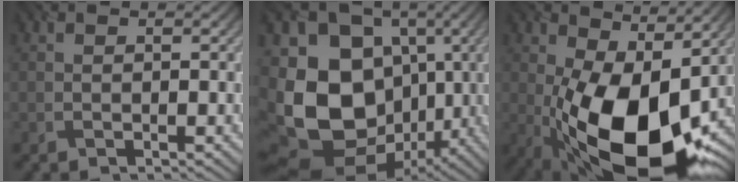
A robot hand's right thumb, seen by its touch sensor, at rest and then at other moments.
{"total": 16.9, "force": [-2.6, 13.3, 10.1], "torque": [-0.214, -0.014, -0.044]}
{"total": 17.8, "force": [-2.5, 9.6, 14.8], "torque": [-0.255, -0.034, -0.031]}